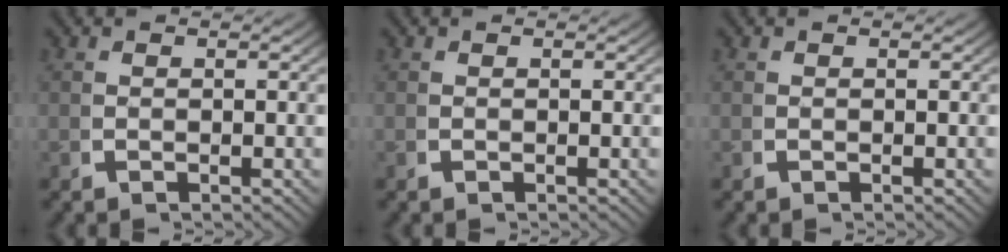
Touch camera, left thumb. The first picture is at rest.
{"total": 0.0}
{"total": 0.0}